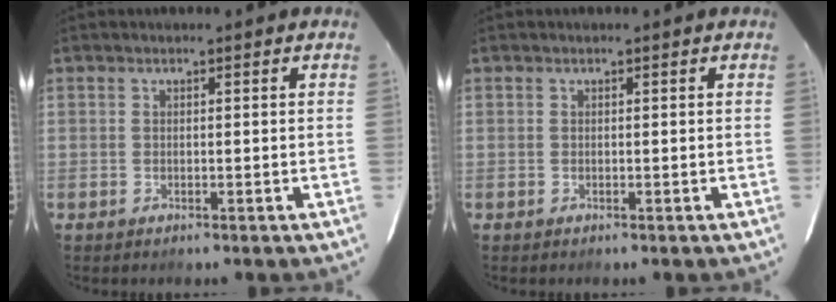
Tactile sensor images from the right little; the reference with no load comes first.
{"total": 0.0}